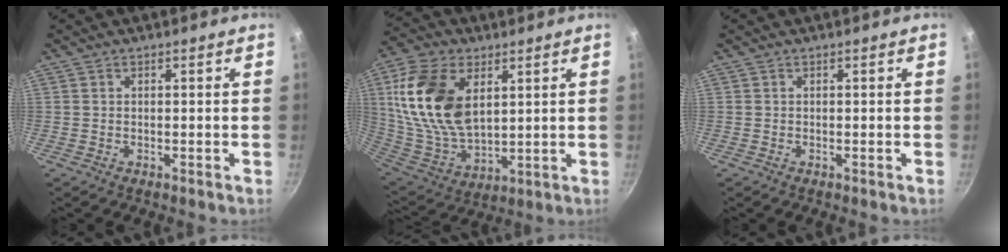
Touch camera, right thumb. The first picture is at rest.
{"total": 20.5, "force": [5.8, 12.3, 15.4], "torque": [-0.287, -0.022, 0.122]}
{"total": 0.0}